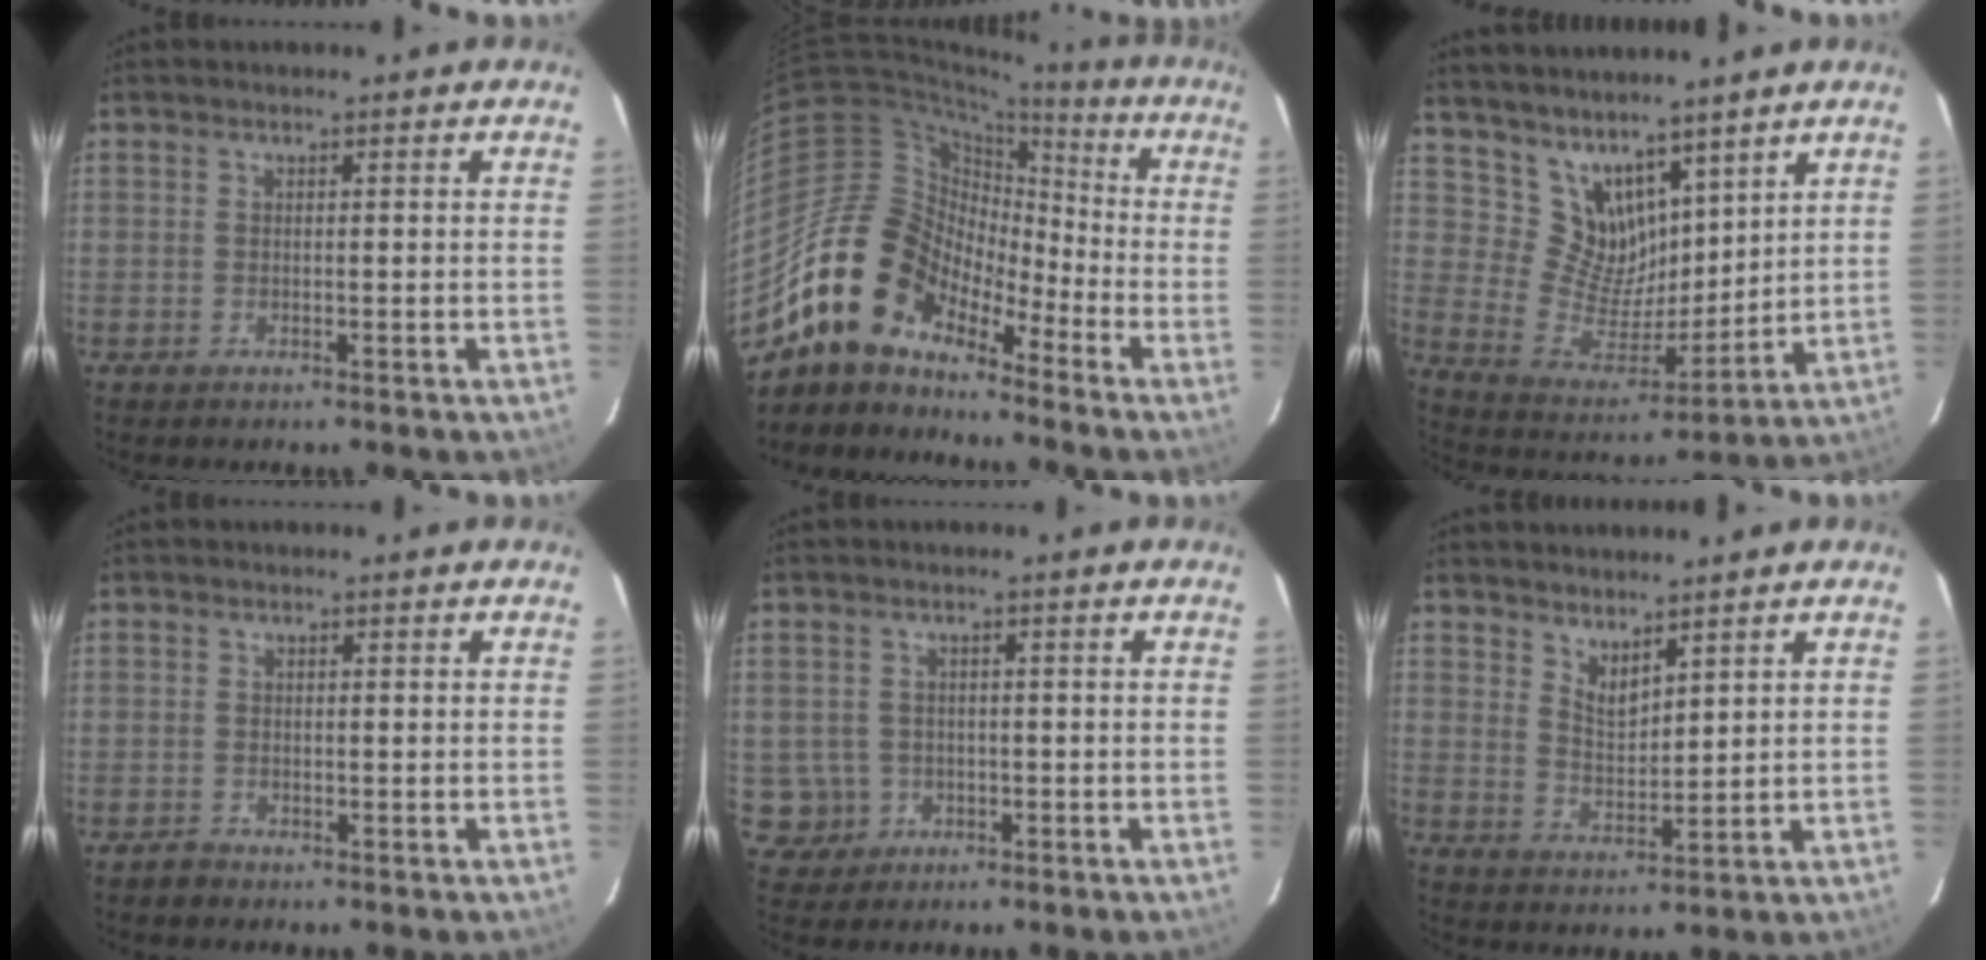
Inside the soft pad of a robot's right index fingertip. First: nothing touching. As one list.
[{"total": 15.3, "force": [-11.6, 7.9, 6.0], "torque": [-0.117, 0.022, -0.229]}, {"total": 6.9, "force": [5.0, 4.4, 1.8], "torque": [-0.023, 0.002, 0.104]}, {"total": 1.2, "force": [-0.7, 0.9, -0.1], "torque": [0.001, 0.005, -0.013]}, {"total": 4.6, "force": [-0.9, 4.5, 0.4], "torque": [-0.016, 0.012, -0.006]}, {"total": 4.5, "force": [3.8, 1.4, 2.0], "torque": [-0.032, -0.008, 0.069]}]